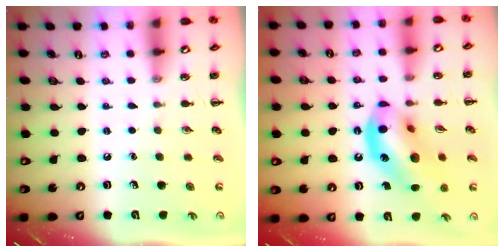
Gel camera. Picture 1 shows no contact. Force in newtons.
{"total": 16.4, "press": 16.1, "slide": 3.2}